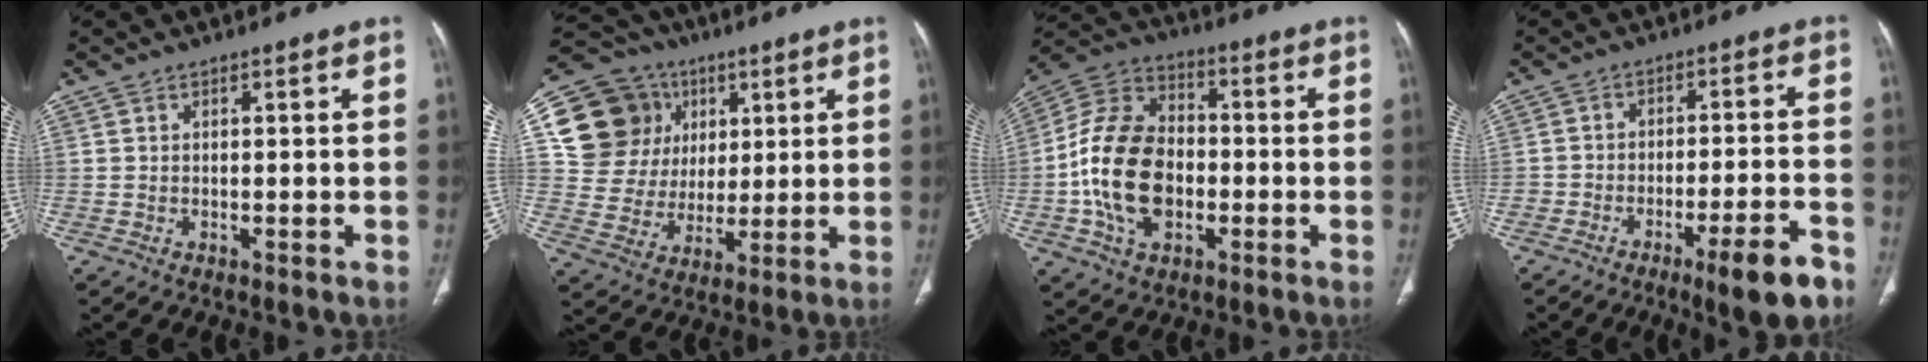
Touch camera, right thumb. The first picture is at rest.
{"total": 18.3, "force": [5.8, 16.1, 6.5], "torque": [-0.090, 0.023, 0.118]}
{"total": 17.3, "force": [-3.1, 11.8, 12.3], "torque": [-0.215, 0.027, -0.057]}
{"total": 10.0, "force": [-6.2, 2.1, 7.7], "torque": [-0.100, 0.035, -0.087]}